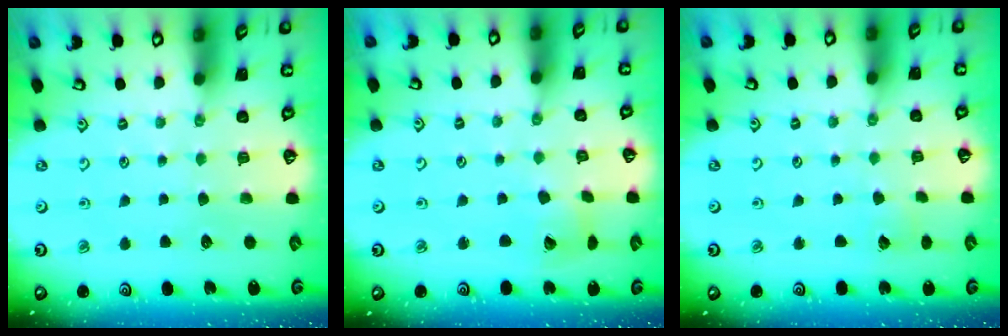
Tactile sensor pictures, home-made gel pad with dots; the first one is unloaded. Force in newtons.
{"total": 5.5, "press": 5.4, "slide": 0.8}
{"total": 2.8, "press": 2.8, "slide": 0.3}